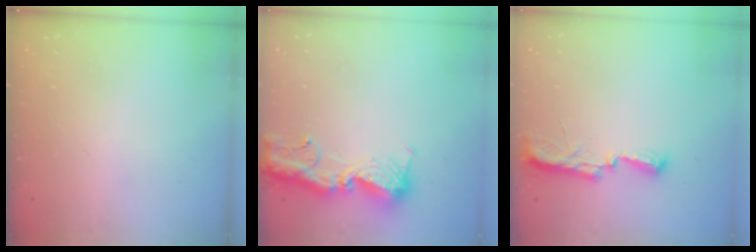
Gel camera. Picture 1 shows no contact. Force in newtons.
{"total": 15.7, "press": 15.6, "slide": 1.6}
{"total": 7.4, "press": 7.4, "slide": 0.7}